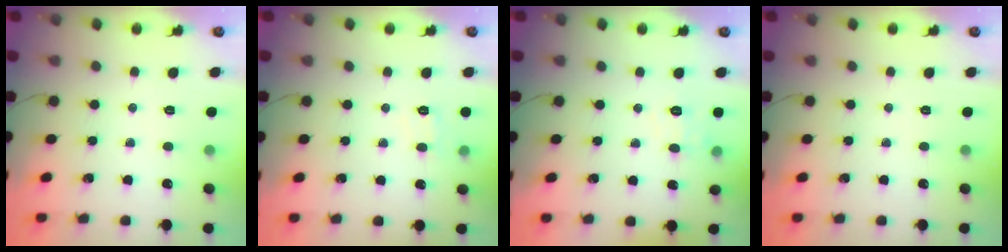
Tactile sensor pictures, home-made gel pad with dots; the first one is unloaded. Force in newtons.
{"total": 6.1, "press": 5.9, "slide": 1.6}
{"total": 5.9, "press": 5.7, "slide": 1.5}
{"total": 0.0}